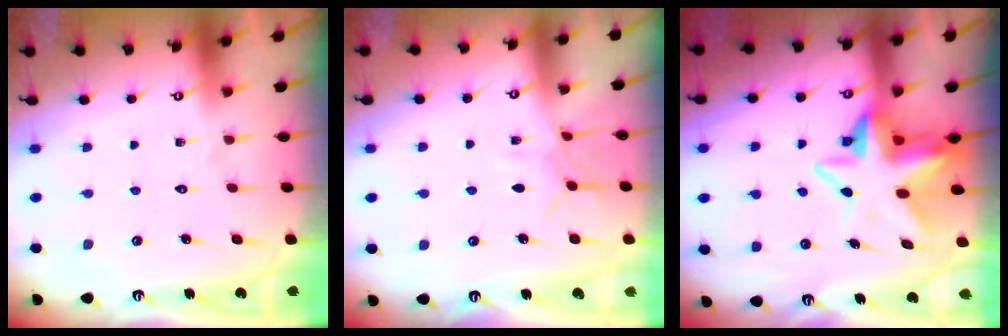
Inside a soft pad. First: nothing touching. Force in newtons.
{"total": 5.3, "press": 5.3, "slide": 0.6}
{"total": 9.1, "press": 9.0, "slide": 1.5}